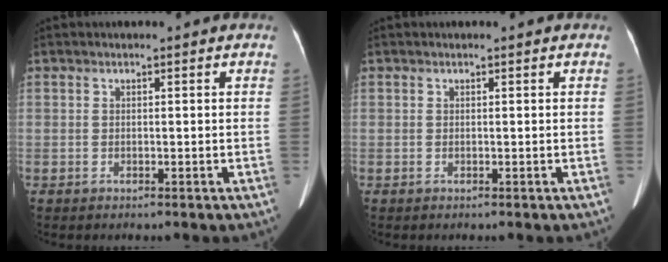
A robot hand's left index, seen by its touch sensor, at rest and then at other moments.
{"total": 0.0}